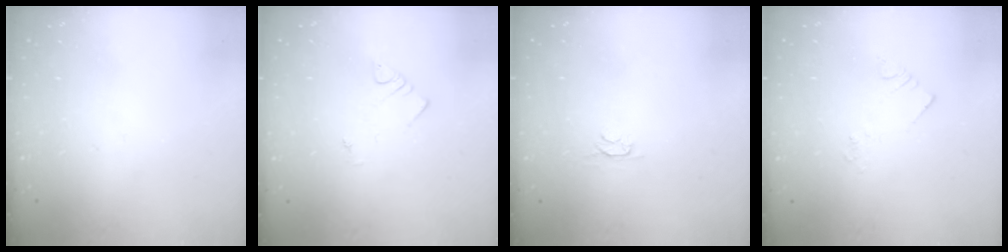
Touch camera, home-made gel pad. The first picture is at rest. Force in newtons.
{"total": 2.1, "press": 2.1, "slide": 0.4}
{"total": 2.4, "press": 2.3, "slide": 0.5}
{"total": 2.1, "press": 2.1, "slide": 0.3}